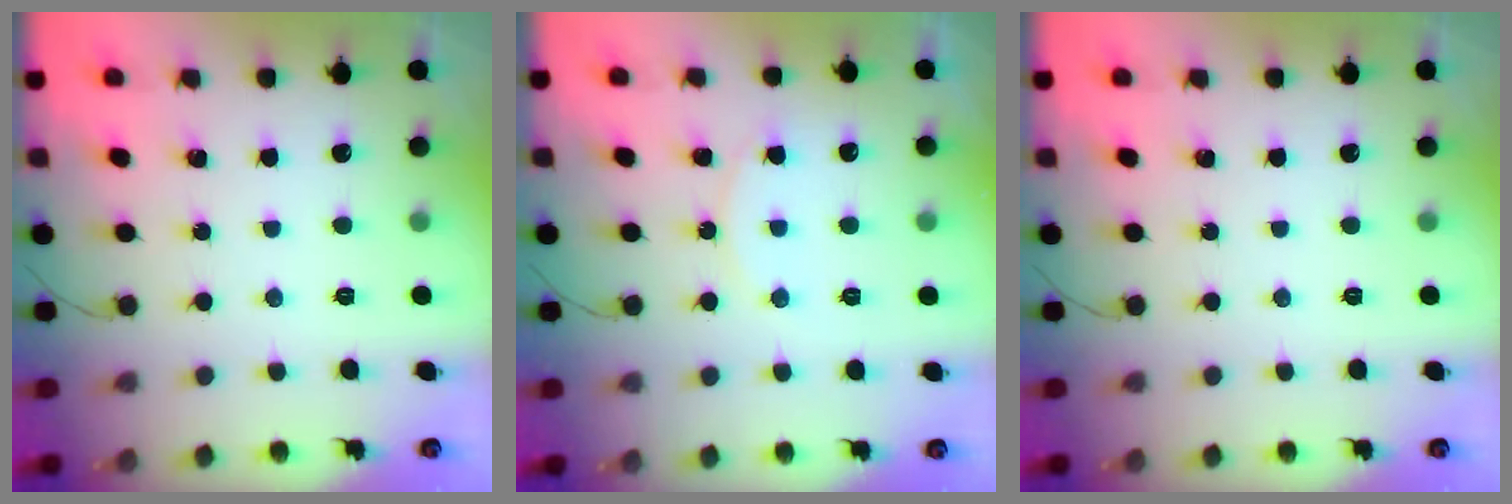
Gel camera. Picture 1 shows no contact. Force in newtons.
{"total": 6.6, "press": 6.6, "slide": 0.7}
{"total": 0.0}